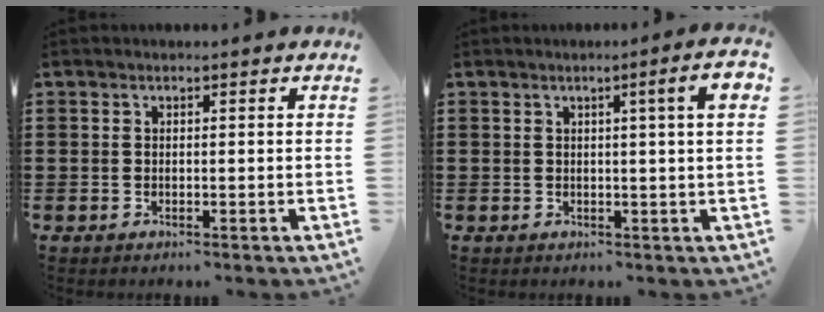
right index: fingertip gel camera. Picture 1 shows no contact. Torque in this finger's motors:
{"motor_torque": [0.71, -0.19, 0.12, 0.04]}